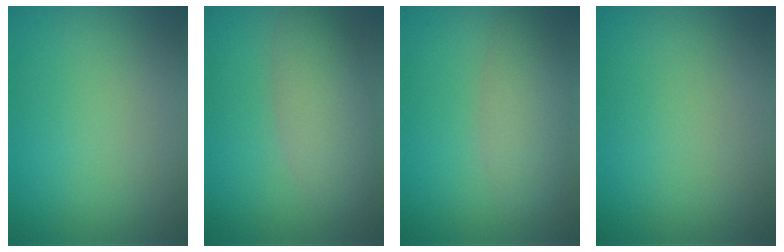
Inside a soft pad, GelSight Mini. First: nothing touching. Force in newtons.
{"total": 4.6, "press": 4.6, "slide": 0.3}
{"total": 3.5, "press": 3.5, "slide": 0.2}
{"total": 0.0}